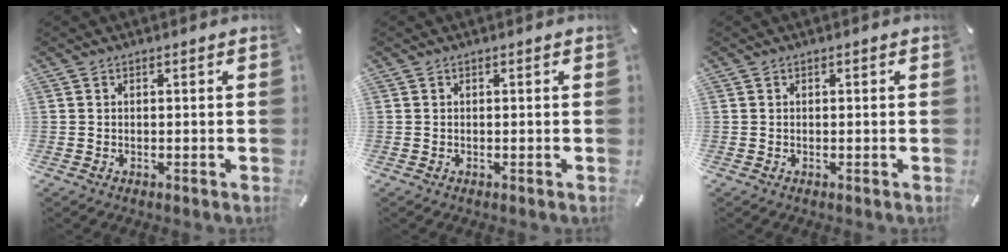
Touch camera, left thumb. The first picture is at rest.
{"total": 0.0}
{"total": 0.0}